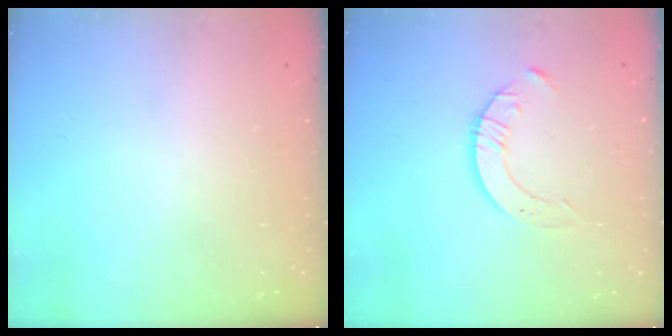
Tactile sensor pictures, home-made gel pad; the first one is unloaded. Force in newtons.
{"total": 3.5, "press": 3.4, "slide": 0.4}